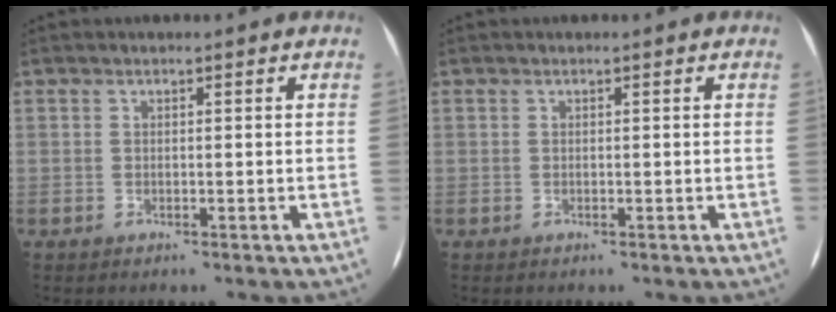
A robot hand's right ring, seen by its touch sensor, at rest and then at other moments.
{"total": 0.0}